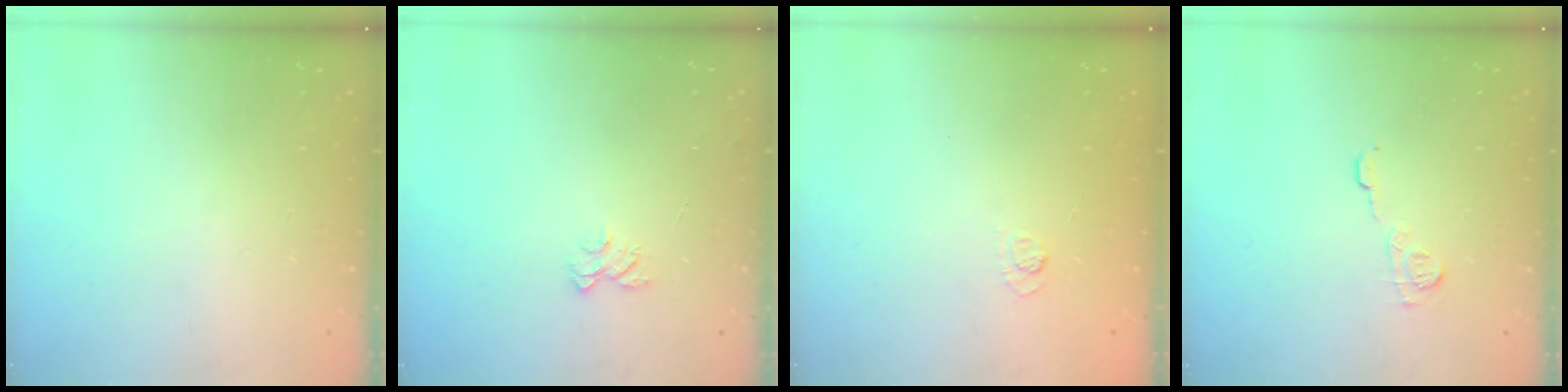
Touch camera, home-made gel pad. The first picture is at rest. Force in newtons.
{"total": 4.6, "press": 4.6, "slide": 0.3}
{"total": 2.4, "press": 2.0, "slide": 1.3}
{"total": 7.4, "press": 7.3, "slide": 0.6}